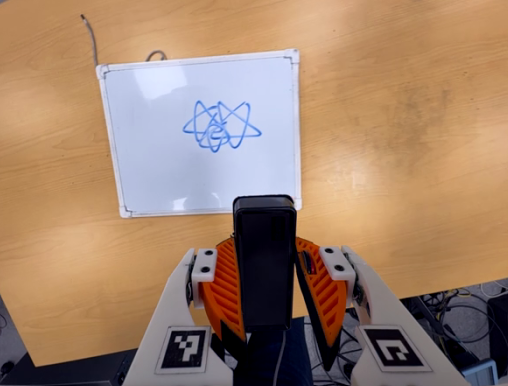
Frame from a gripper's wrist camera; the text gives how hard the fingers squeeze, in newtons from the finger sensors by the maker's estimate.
{"total": 6.2, "left": 5.8, "right": 6.6}